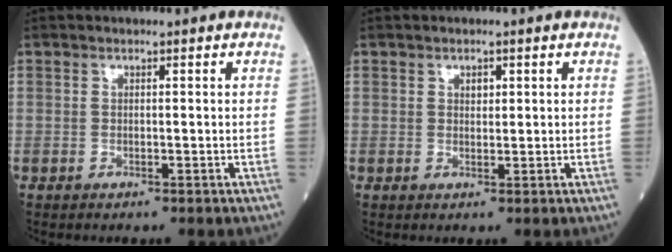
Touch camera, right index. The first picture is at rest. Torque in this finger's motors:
{"motor_torque": [0.00, 0.01, 0.00, 0.02]}